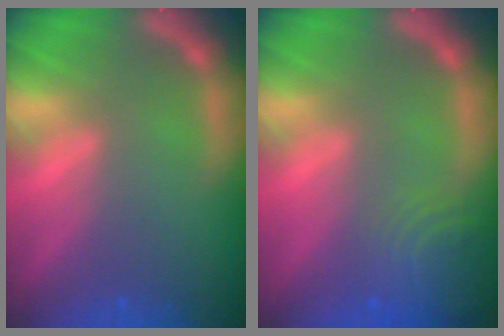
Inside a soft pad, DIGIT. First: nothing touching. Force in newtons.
{"total": 5.6}